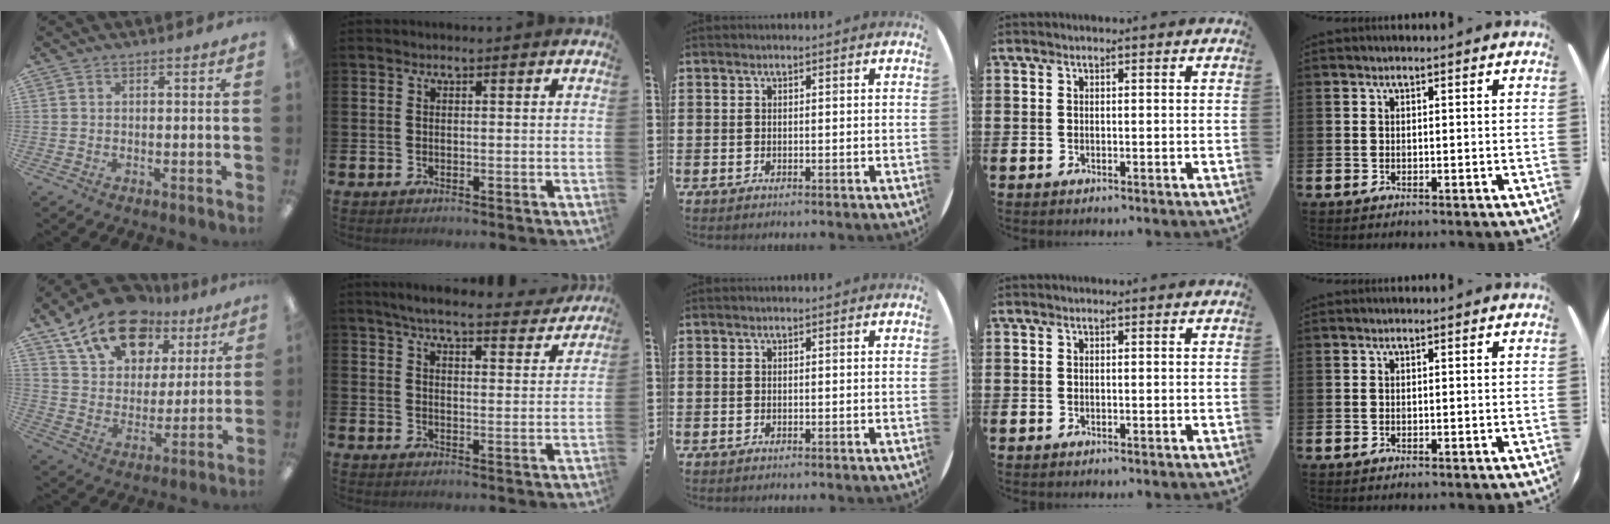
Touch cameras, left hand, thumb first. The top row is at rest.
{"thumb": {"total": 16.9, "force": [10.8, 10.5, 7.6], "torque": [-0.134, -0.054, 0.198]}, "index": {"total": 5.9, "force": [5.5, 0.6, 2.0], "torque": [-0.041, -0.034, 0.092]}}